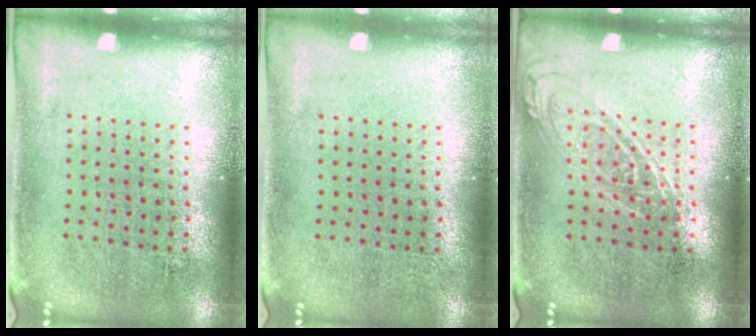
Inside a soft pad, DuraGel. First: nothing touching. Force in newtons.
{"total": 0.0}
{"total": 1.0, "press": 1.0, "slide": 0.2}